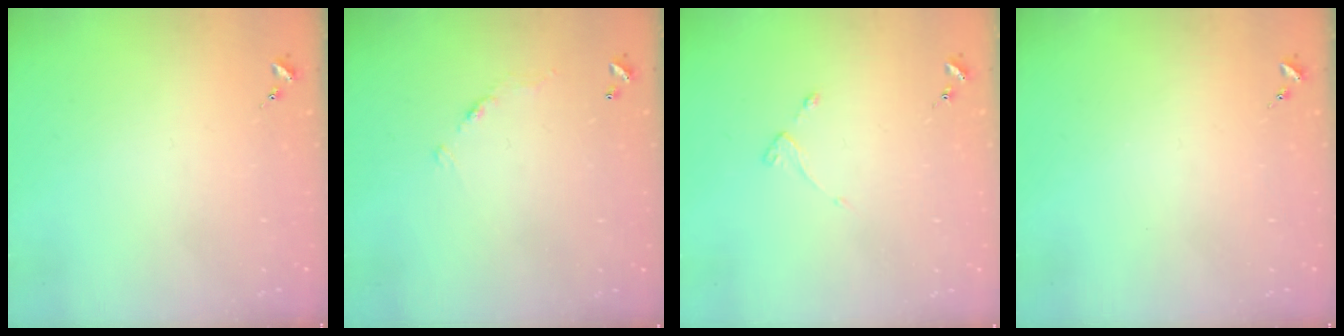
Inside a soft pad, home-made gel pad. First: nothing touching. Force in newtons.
{"total": 6.0, "press": 6.0, "slide": 0.4}
{"total": 2.7, "press": 2.6, "slide": 0.5}
{"total": 0.0}